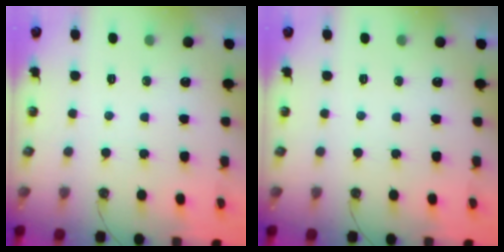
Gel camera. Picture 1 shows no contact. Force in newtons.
{"total": 0.0}